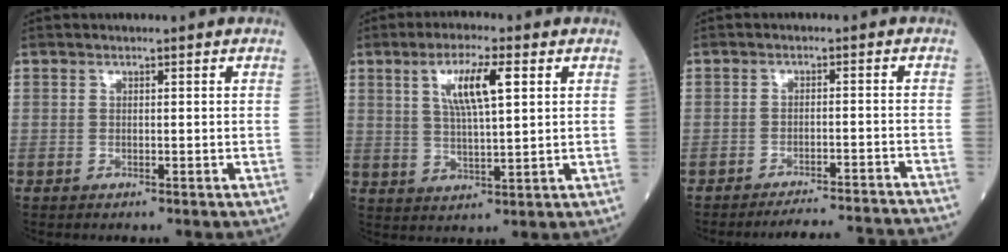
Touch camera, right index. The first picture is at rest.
{"total": 8.0, "force": [3.0, 1.3, 7.4], "torque": [-0.138, 0.006, 0.055]}
{"total": 13.3, "force": [-13.0, -1.3, 2.6], "torque": [-0.009, -0.010, -0.162]}